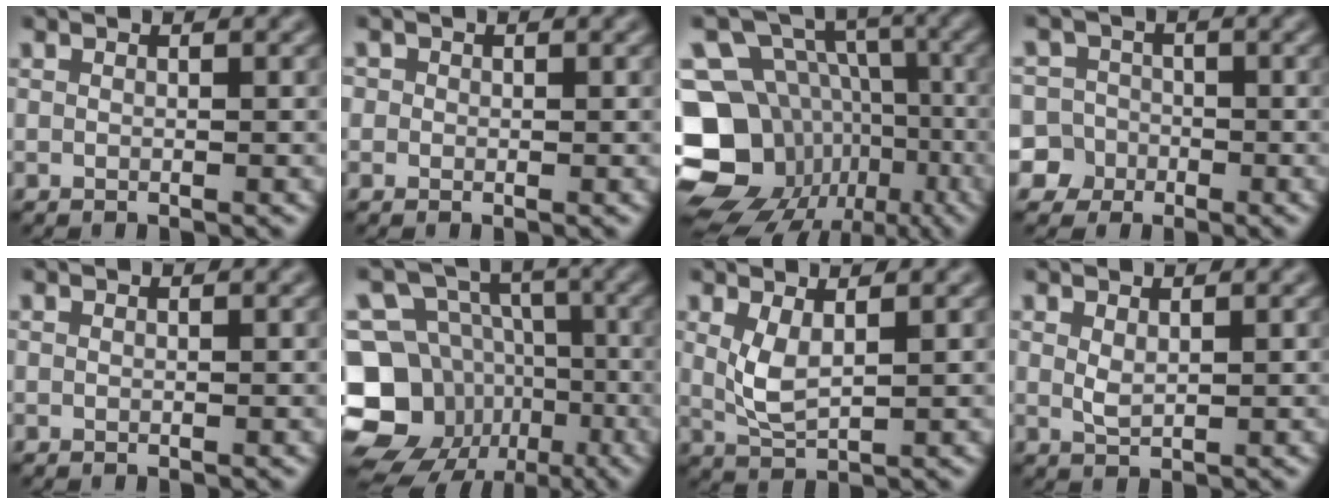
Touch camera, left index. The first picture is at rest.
{"total": 0.9, "force": [0.3, 0.9, 0.2], "torque": [0.001, -0.001, -0.004]}
{"total": 17.6, "force": [-6.5, 14.6, 7.4], "torque": [-0.172, -0.022, -0.101]}
{"total": 7.3, "force": [-2.7, 6.7, 1.2], "torque": [-0.020, 0.010, -0.082]}
{"total": 0.0}
{"total": 16.7, "force": [-7.1, 13.9, 5.9], "torque": [-0.135, -0.023, -0.120]}
{"total": 2.7, "force": [1.0, 1.0, 2.3], "torque": [-0.056, -0.006, 0.026]}
{"total": 1.3, "force": [0.6, 0.5, 1.0], "torque": [-0.025, -0.001, 0.016]}